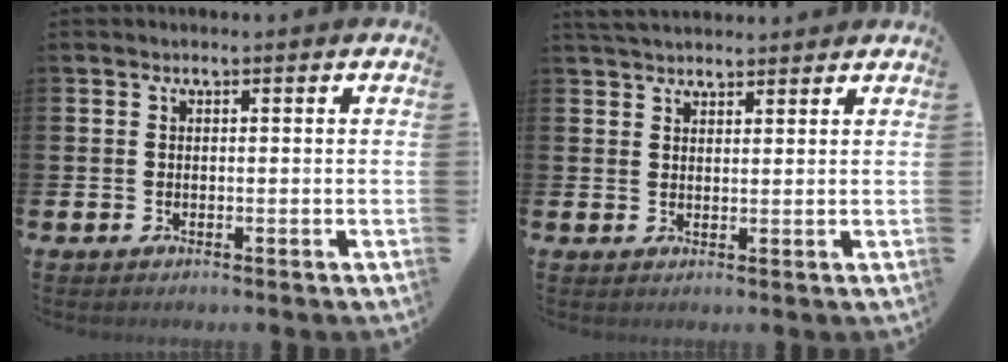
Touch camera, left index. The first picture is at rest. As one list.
[{"total": 3.2, "force": [3.1, 0.6, 0.6], "torque": [-0.016, -0.009, 0.059]}]